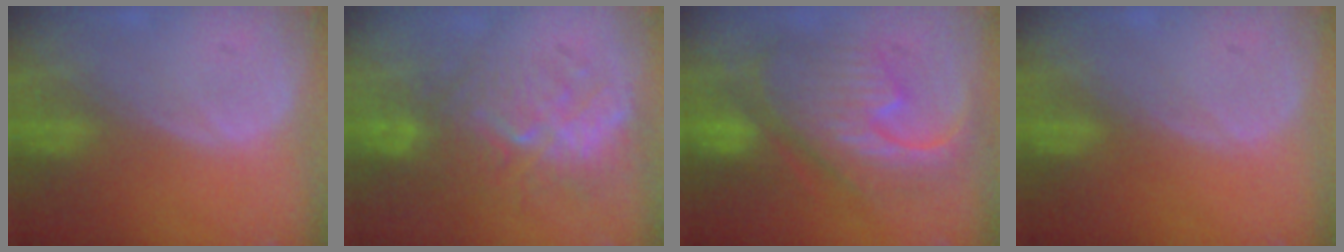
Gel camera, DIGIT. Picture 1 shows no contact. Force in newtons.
{"total": 9.0, "press": 8.6, "slide": 2.4}
{"total": 11.8, "press": 11.7, "slide": 1.2}
{"total": 0.0}